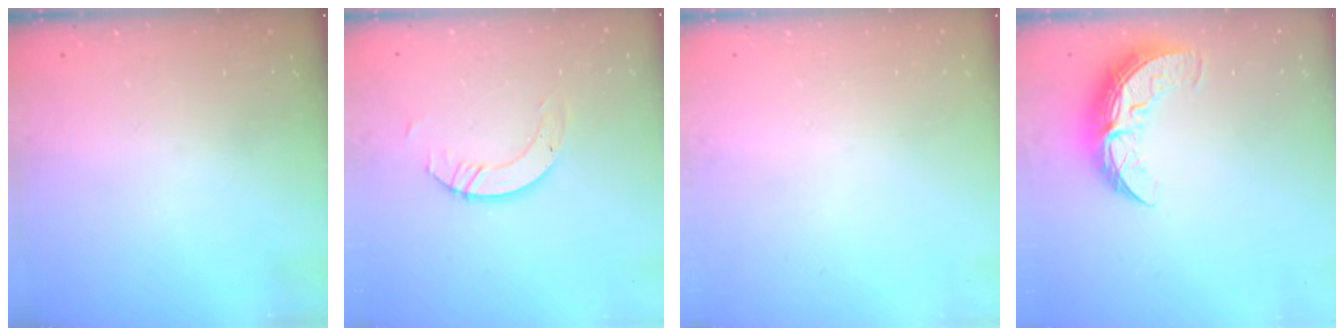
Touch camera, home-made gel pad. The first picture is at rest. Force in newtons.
{"total": 5.0, "press": 5.0, "slide": 0.3}
{"total": 0.0}
{"total": 11.0, "press": 11.0, "slide": 0.4}